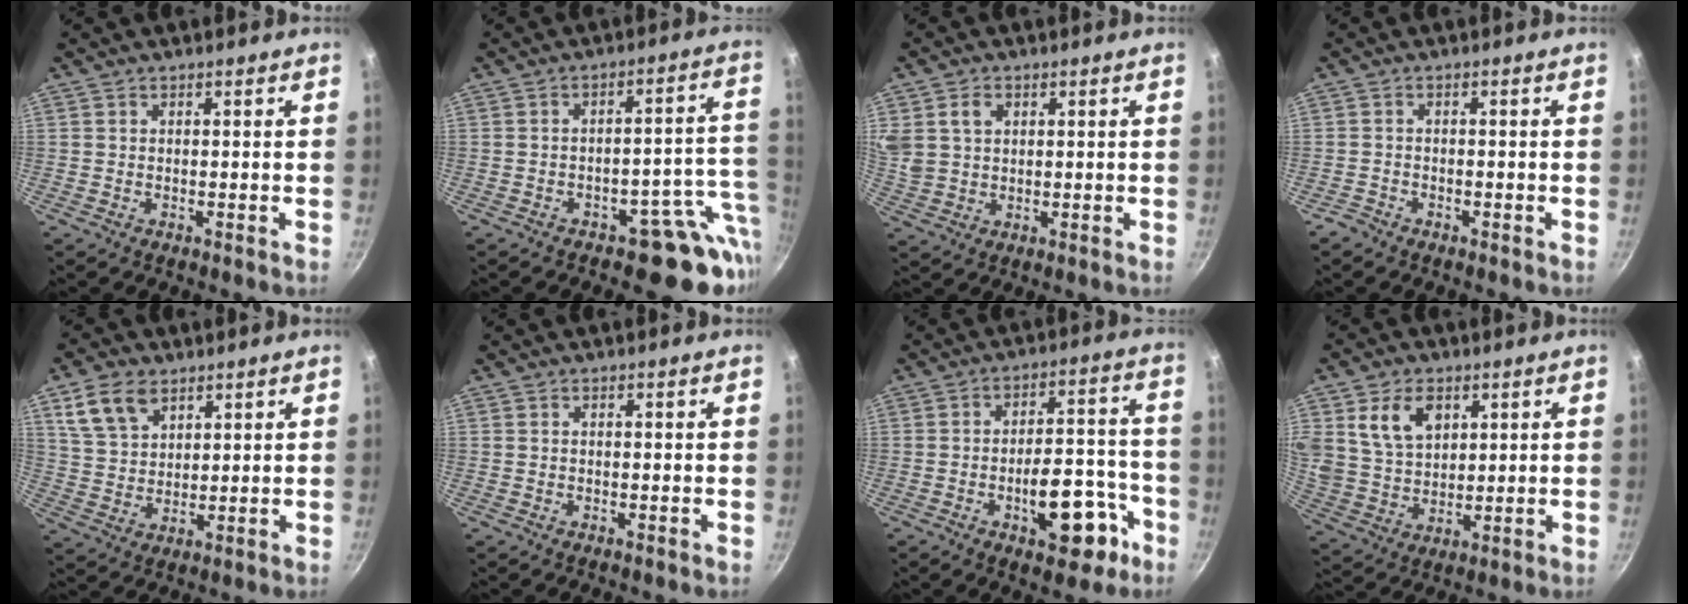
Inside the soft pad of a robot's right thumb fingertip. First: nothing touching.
{"total": 11.3, "force": [-4.5, 6.7, 7.8], "torque": [-0.021, 0.039, -0.055]}
{"total": 8.2, "force": [2.9, 6.4, 4.3], "torque": [-0.077, -0.003, 0.062]}
{"total": 1.6, "force": [-1.4, 0.7, 0.2], "torque": [-0.012, 0.017, -0.026]}
{"total": 9.0, "force": [5.0, 5.6, 5.0], "torque": [-0.081, -0.011, 0.102]}
{"total": 0.0}
{"total": 13.8, "force": [-6.1, 6.7, 10.4], "torque": [-0.104, 0.058, -0.075]}
{"total": 10.8, "force": [4.2, 7.7, 6.4], "torque": [-0.101, -0.019, 0.087]}